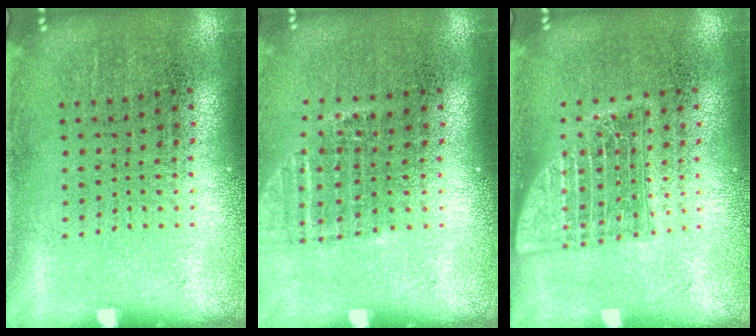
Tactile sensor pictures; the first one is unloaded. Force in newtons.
{"total": 1.1, "press": 1.0, "slide": 0.5}
{"total": 2.1, "press": 2.0, "slide": 0.3}